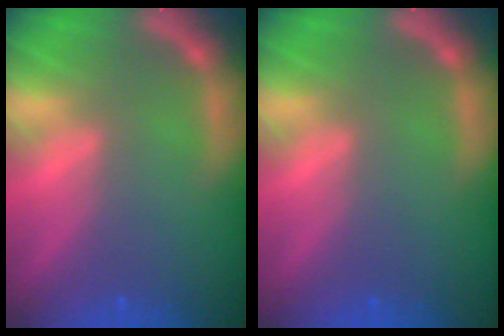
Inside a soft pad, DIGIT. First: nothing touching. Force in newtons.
{"total": 0.0}